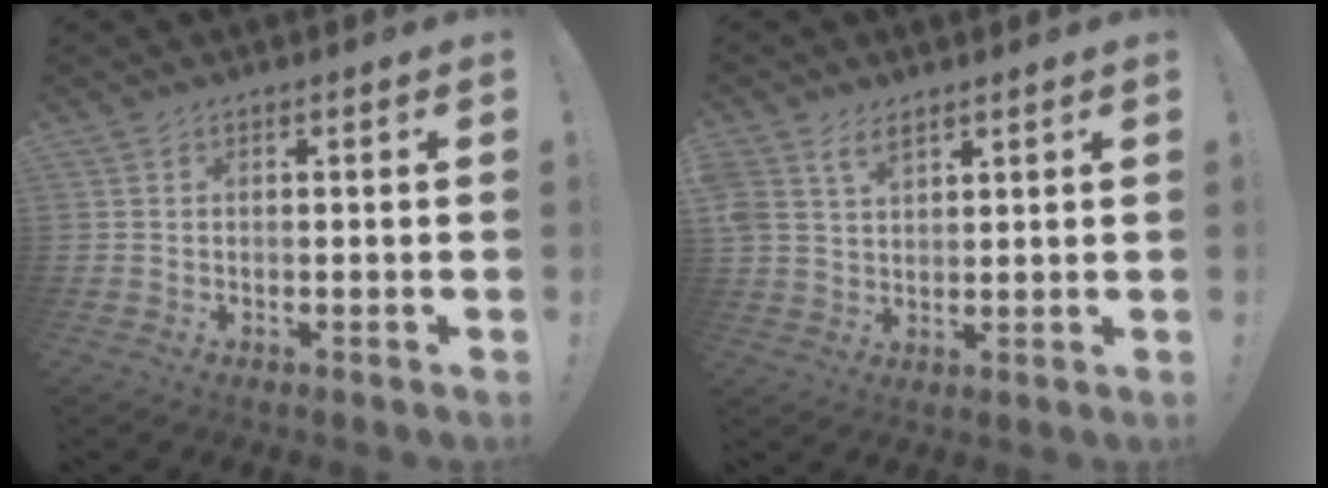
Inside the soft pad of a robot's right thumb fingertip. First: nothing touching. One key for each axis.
{"total": 6.0, "fx": 3.9, "fy": 3.5, "fz": 2.8, "tx": -0.052, "ty": -0.012, "tz": 0.076}